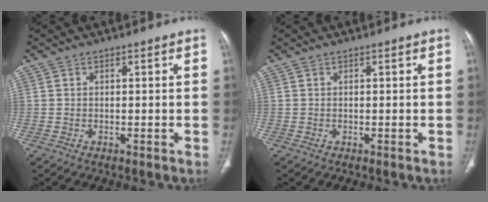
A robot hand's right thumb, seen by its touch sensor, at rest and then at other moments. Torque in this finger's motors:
{"motor_torque": [0.00, 0.00, 0.00, 0.00, 0.00]}